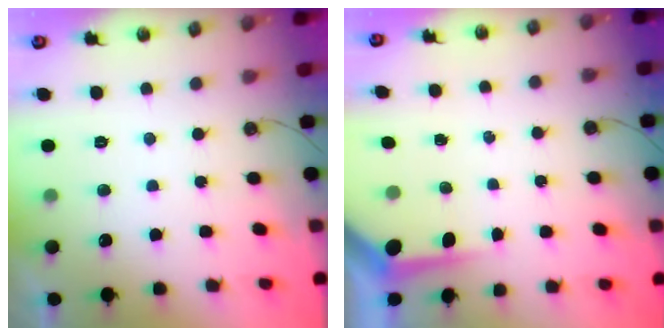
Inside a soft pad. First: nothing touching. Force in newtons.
{"total": 4.0, "press": 4.0, "slide": 0.3}